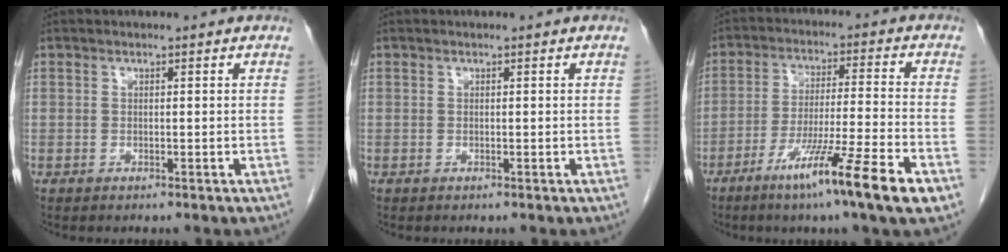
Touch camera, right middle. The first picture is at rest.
{"total": 0.0}
{"total": 13.7, "force": [-7.7, -1.1, 11.2], "torque": [-0.196, -0.036, -0.132]}